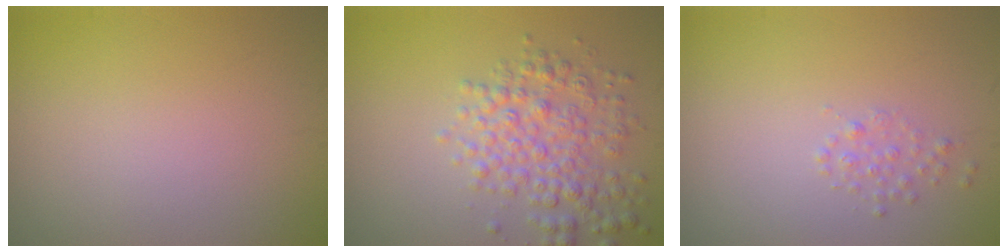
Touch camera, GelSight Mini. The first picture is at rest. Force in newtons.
{"total": 4.1, "press": 4.1, "slide": 0.1}
{"total": 1.0, "press": 1.0, "slide": 0.1}